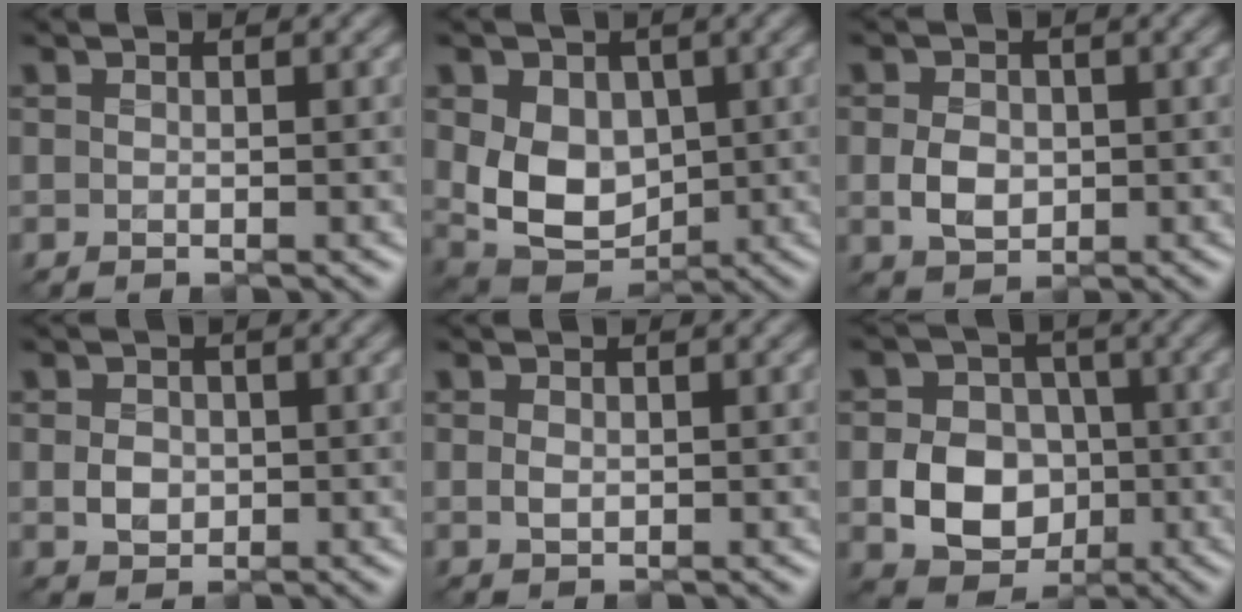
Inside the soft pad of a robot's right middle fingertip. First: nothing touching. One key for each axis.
{"total": 6.4, "fx": 0.3, "fy": 5.0, "fz": 4.0, "tx": -0.080, "ty": -0.012, "tz": 0.003}
{"total": 2.7, "fx": -0.5, "fy": 2.2, "fz": 1.6, "tx": -0.035, "ty": -0.003, "tz": -0.013}
{"total": 1.9, "fx": -0.3, "fy": 1.6, "fz": 0.8, "tx": -0.018, "ty": -0.004, "tz": -0.007}
{"total": 0.7, "fx": 0.0, "fy": 0.6, "fz": 0.4, "tx": -0.008, "ty": -0.001, "tz": 0.000}
{"total": 7.0, "fx": -1.4, "fy": 5.9, "fz": 3.4, "tx": -0.048, "ty": -0.005, "tz": -0.043}